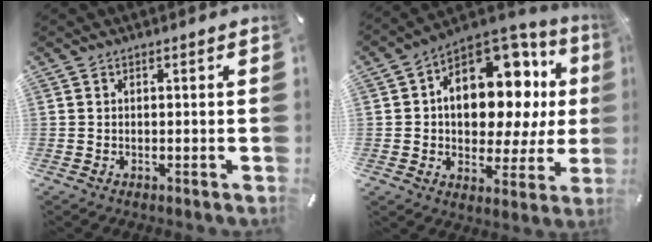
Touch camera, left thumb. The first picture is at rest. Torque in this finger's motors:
{"motor_torque": [1.60, 1.58, 0.65, -0.21, 0.61]}